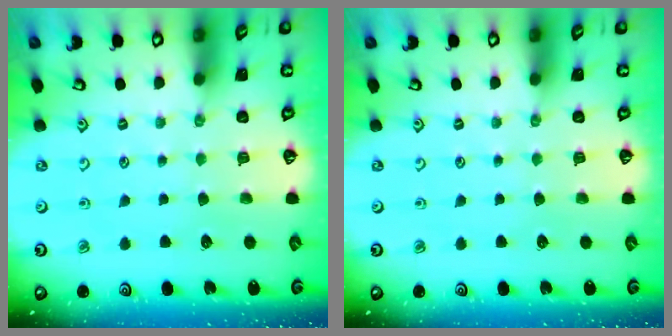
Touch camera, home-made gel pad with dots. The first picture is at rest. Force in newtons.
{"total": 0.0}